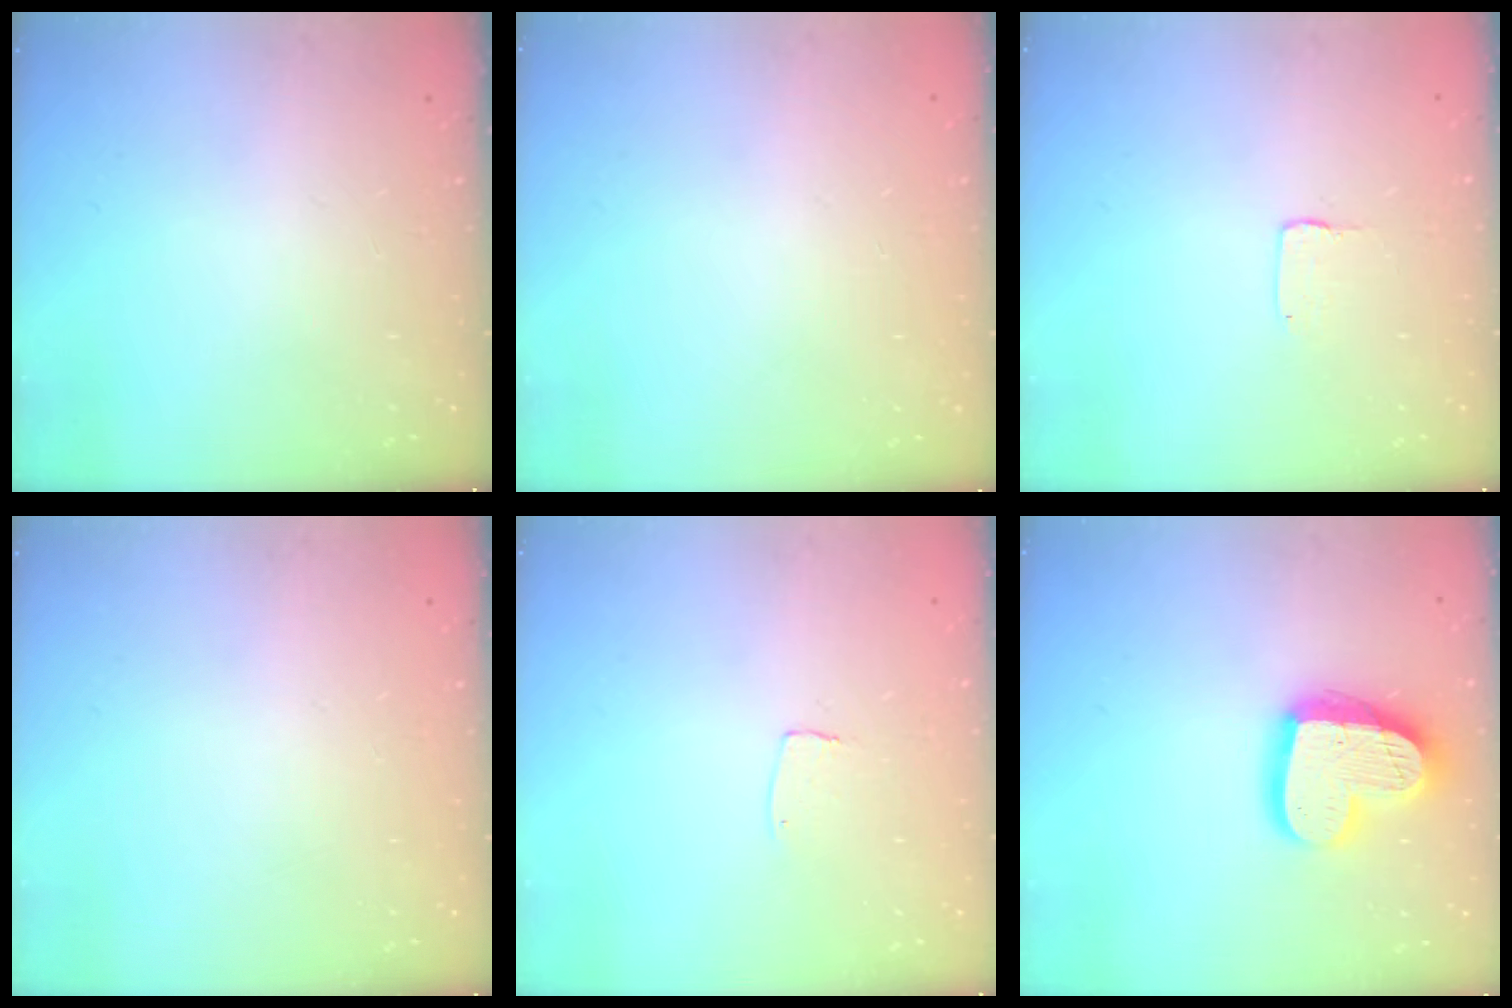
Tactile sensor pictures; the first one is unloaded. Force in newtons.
{"total": 0.0}
{"total": 1.0, "press": 1.0, "slide": 0.1}
{"total": 0.0}
{"total": 2.6, "press": 2.6, "slide": 0.1}
{"total": 18.9, "press": 18.8, "slide": 1.7}